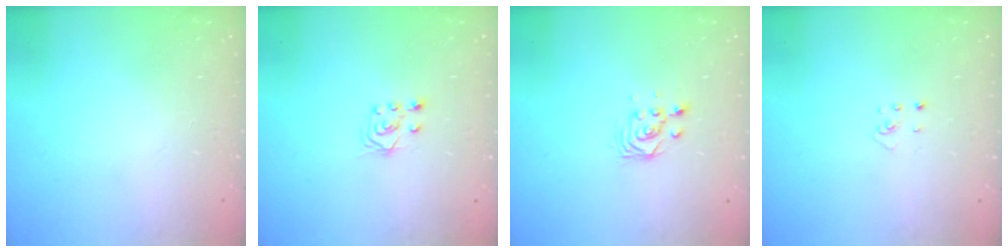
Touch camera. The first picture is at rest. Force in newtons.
{"total": 4.3, "press": 4.3, "slide": 0.6}
{"total": 2.9, "press": 2.9, "slide": 0.4}
{"total": 2.0, "press": 2.0, "slide": 0.3}